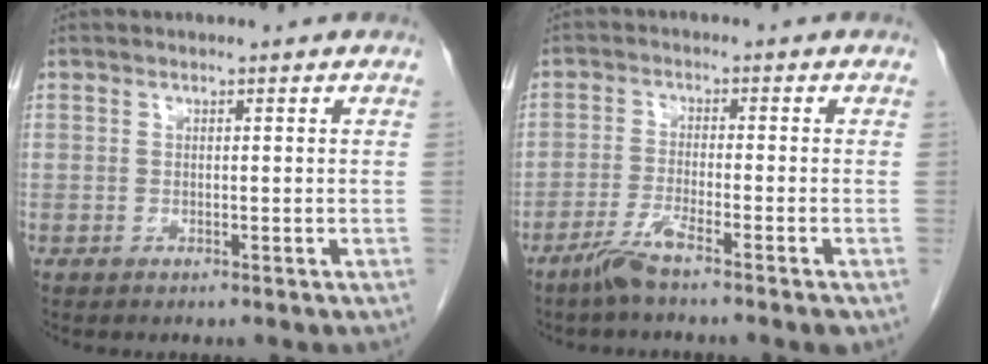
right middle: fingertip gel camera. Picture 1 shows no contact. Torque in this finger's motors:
{"motor_torque": [0.61, -0.40, 0.07, 0.06]}